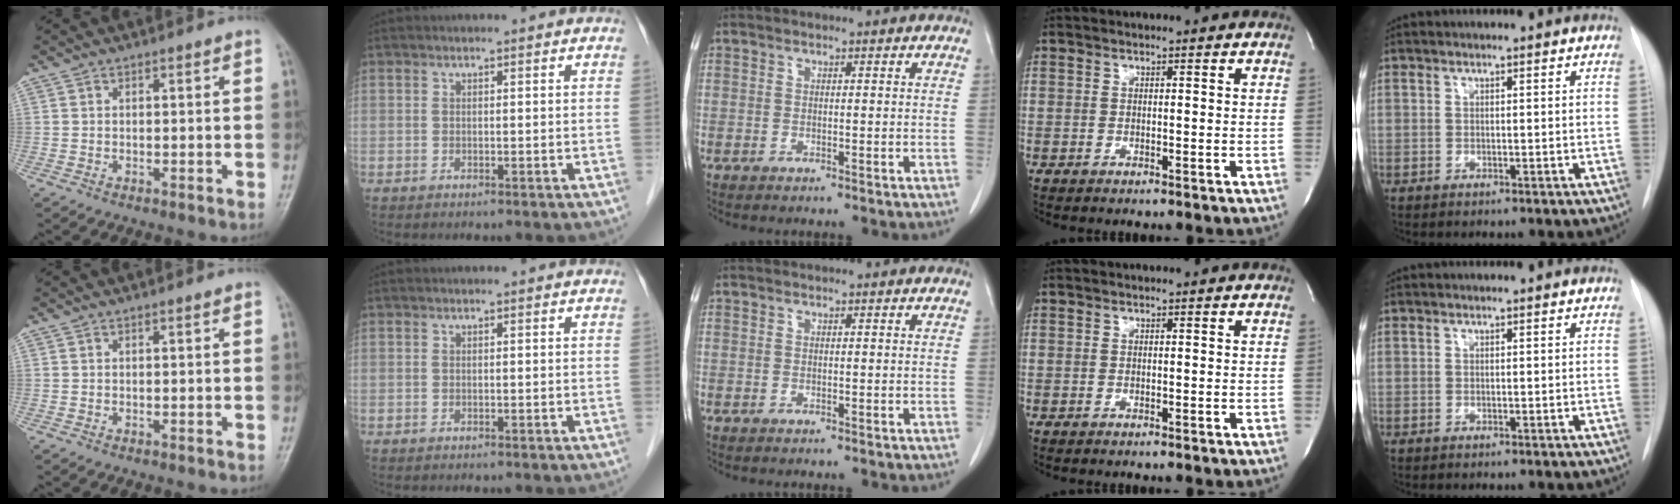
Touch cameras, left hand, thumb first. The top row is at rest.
{}